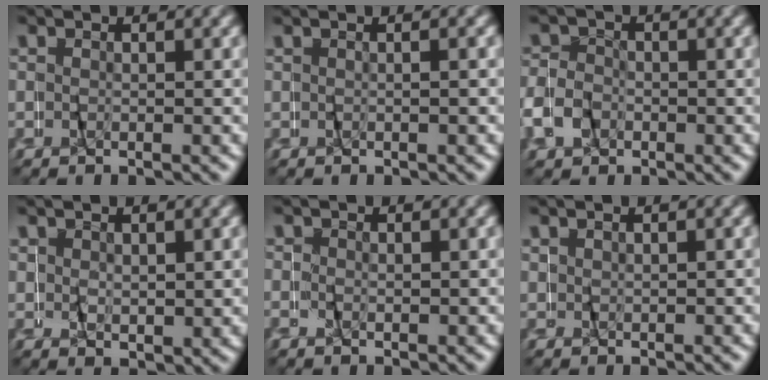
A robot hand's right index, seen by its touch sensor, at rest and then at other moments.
{"total": 0.7, "force": [-0.1, -0.7, 0.2], "torque": [-0.011, 0.006, -0.001]}
{"total": 2.7, "force": [-1.0, 2.4, 0.5], "torque": [-0.021, 0.006, -0.020]}
{"total": 1.7, "force": [1.2, 0.8, 0.9], "torque": [-0.014, -0.001, 0.026]}
{"total": 0.5, "force": [0.5, -0.1, 0.2], "torque": [-0.002, 0.002, 0.009]}
{"total": 0.9, "force": [0.9, -0.1, 0.1], "torque": [-0.001, 0.003, 0.019]}